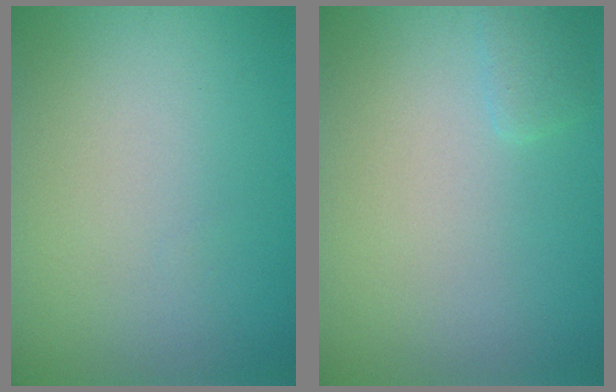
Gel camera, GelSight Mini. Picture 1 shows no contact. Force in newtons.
{"total": 1.0, "press": 1.0, "slide": 0.1}